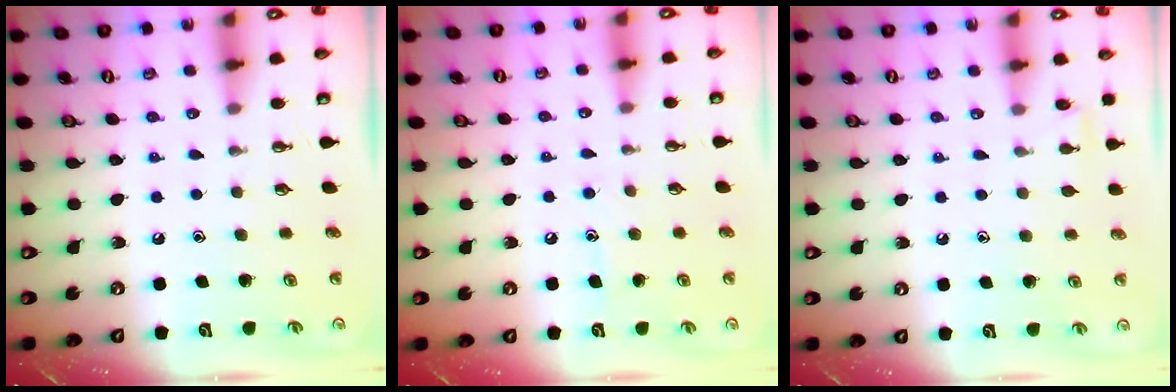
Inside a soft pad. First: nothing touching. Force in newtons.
{"total": 5.9, "press": 5.8, "slide": 0.7}
{"total": 5.9, "press": 5.9, "slide": 0.5}